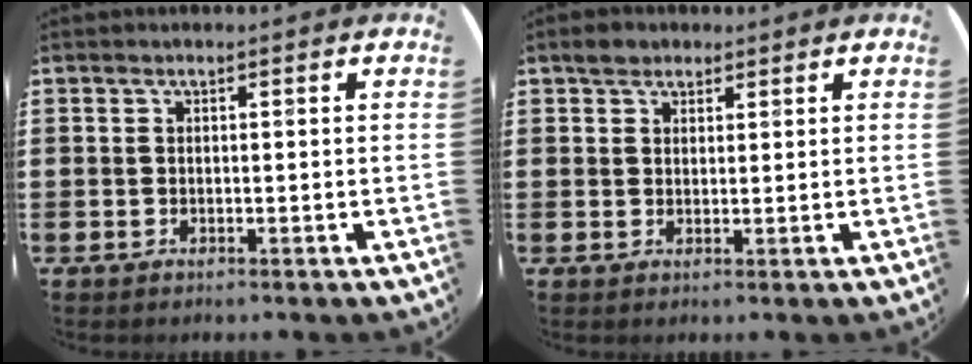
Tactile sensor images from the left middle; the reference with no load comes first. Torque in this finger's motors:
{"motor_torque": [0.52, -0.49, 0.02, 0.00]}